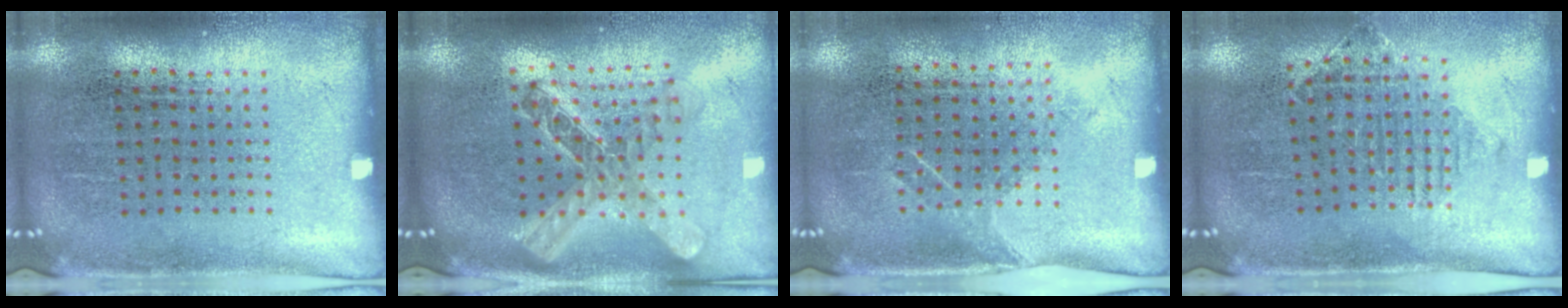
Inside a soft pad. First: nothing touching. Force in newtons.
{"total": 2.3, "press": 1.9, "slide": 1.3}
{"total": 1.1, "press": 0.8, "slide": 0.7}
{"total": 1.2, "press": 1.1, "slide": 0.5}